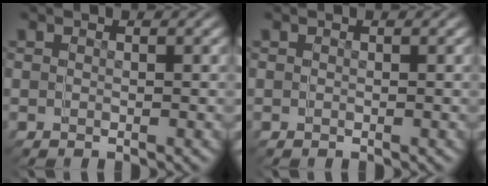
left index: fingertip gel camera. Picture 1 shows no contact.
{"total": 0.0}